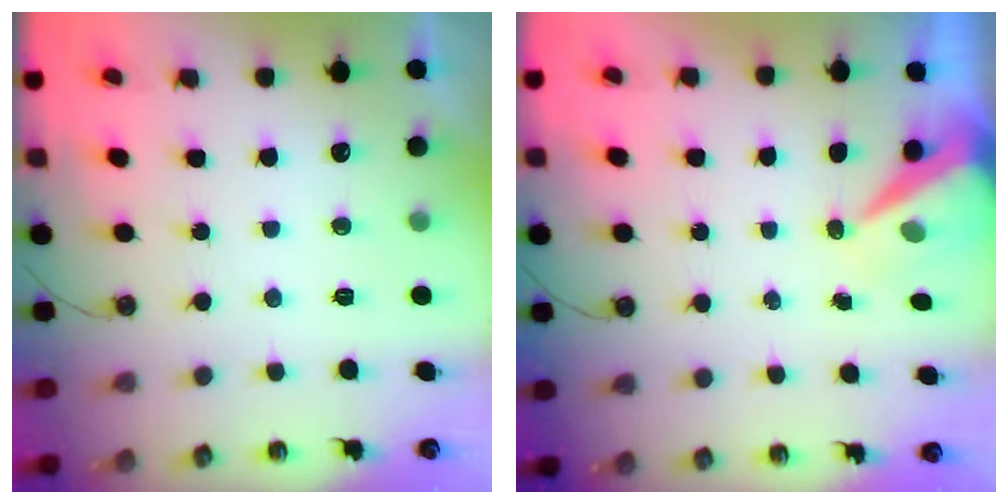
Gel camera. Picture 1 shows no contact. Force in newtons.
{"total": 8.7, "press": 8.6, "slide": 1.0}